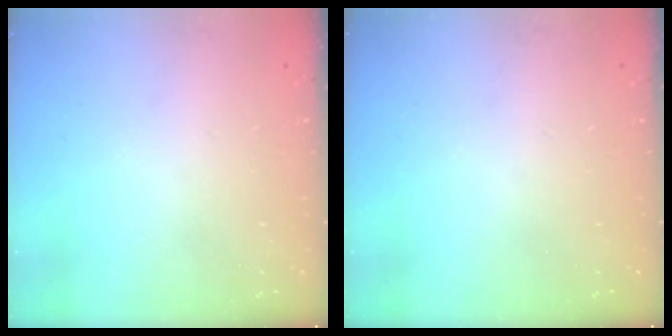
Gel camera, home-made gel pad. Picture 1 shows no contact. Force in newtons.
{"total": 0.0}